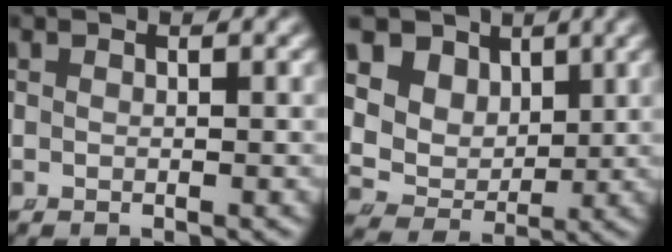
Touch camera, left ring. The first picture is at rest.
{"total": 14.6, "force": [3.1, 12.3, 7.1], "torque": [-0.168, -0.016, 0.042]}